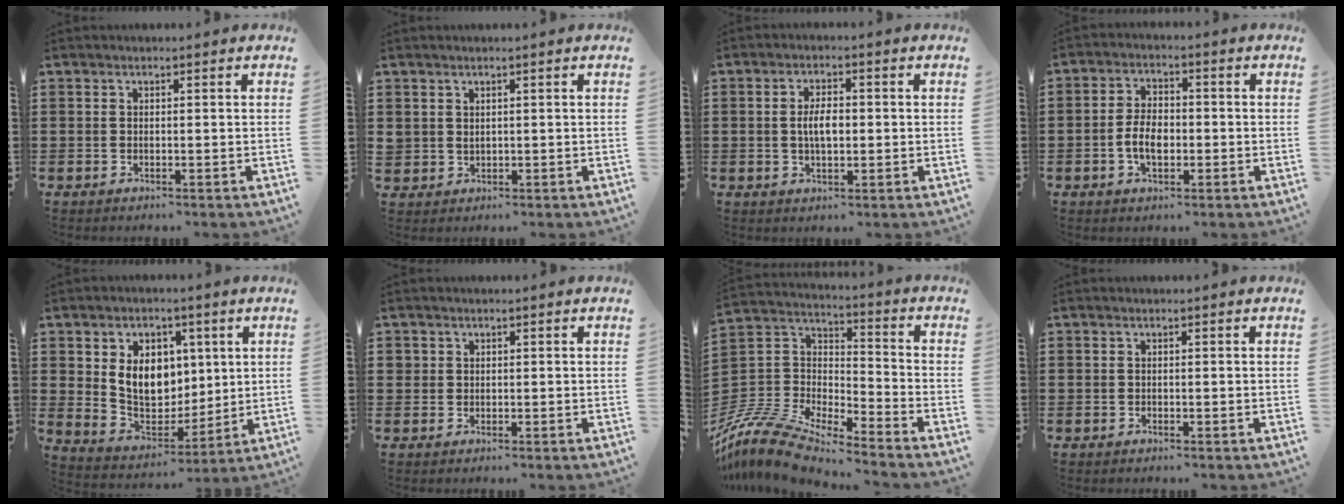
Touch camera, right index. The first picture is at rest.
{"total": 1.6, "force": [1.1, 1.2, 0.1], "torque": [-0.007, 0.006, 0.022]}
{"total": 4.1, "force": [-0.2, 1.7, 3.7], "torque": [-0.063, -0.001, -0.007]}
{"total": 5.1, "force": [-1.2, 2.9, 4.1], "torque": [-0.095, 0.000, -0.028]}
{"total": 8.9, "force": [1.7, 6.9, 5.3], "torque": [-0.109, 0.009, 0.030]}
{"total": 1.1, "force": [0.4, 1.0, 0.1], "torque": [-0.004, 0.004, 0.009]}
{"total": 10.1, "force": [-9.5, 1.8, 2.7], "torque": [-0.090, -0.001, -0.201]}
{"total": 0.0}